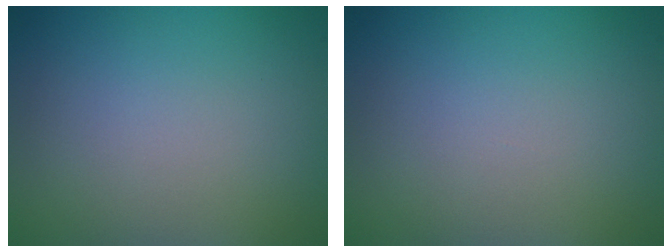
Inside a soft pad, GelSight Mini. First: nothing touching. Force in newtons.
{"total": 0.0}